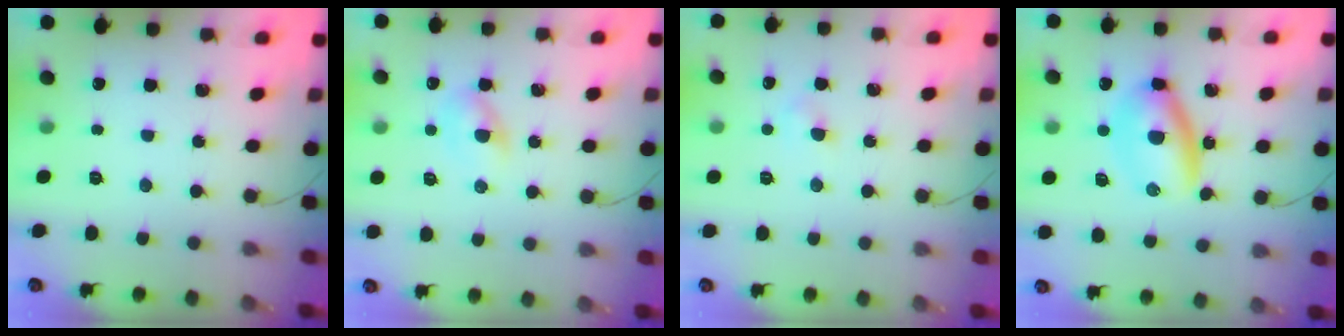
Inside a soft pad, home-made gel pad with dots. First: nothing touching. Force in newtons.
{"total": 3.3, "press": 3.1, "slide": 1.2}
{"total": 2.4, "press": 2.3, "slide": 0.8}
{"total": 6.6, "press": 6.5, "slide": 1.2}